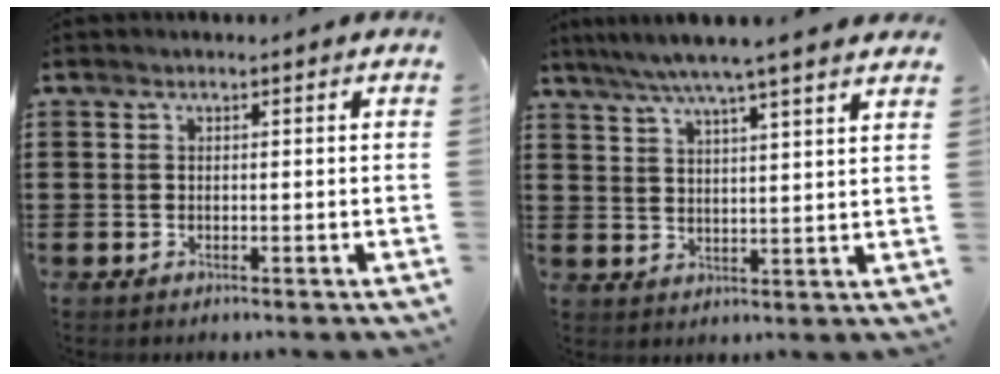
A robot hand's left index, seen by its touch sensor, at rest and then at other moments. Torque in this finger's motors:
{"motor_torque": [0.25, 0.24, -0.04, 0.20]}